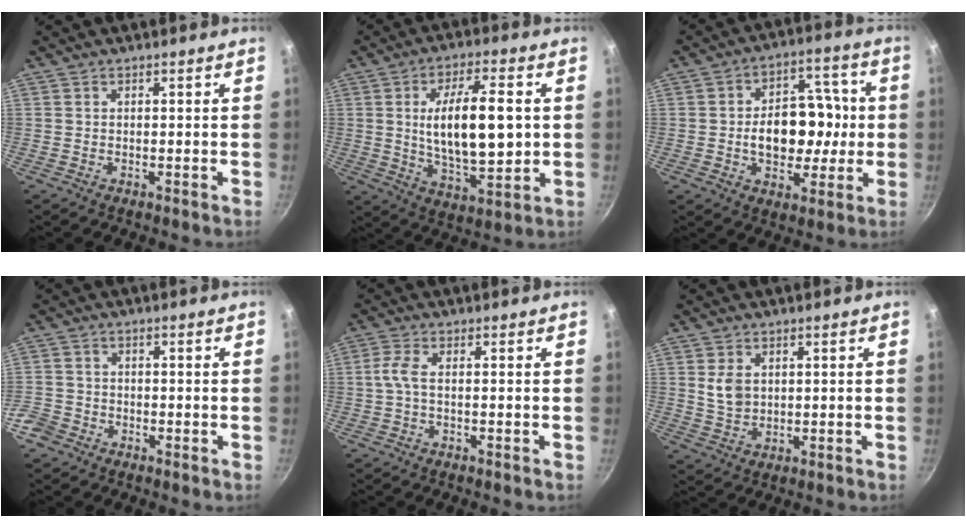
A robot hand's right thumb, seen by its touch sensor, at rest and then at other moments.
{"total": 16.2, "force": [1.6, 6.8, 14.6], "torque": [-0.226, -0.009, 0.032]}
{"total": 14.9, "force": [-0.7, 10.2, 10.9], "torque": [-0.117, 0.033, -0.005]}
{"total": 3.6, "force": [-2.3, 2.7, 0.5], "torque": [0.003, 0.013, -0.050]}
{"total": 3.1, "force": [-0.2, 1.2, 2.9], "torque": [-0.073, 0.003, -0.010]}
{"total": 4.4, "force": [1.1, 3.3, 2.8], "torque": [-0.039, -0.008, 0.027]}